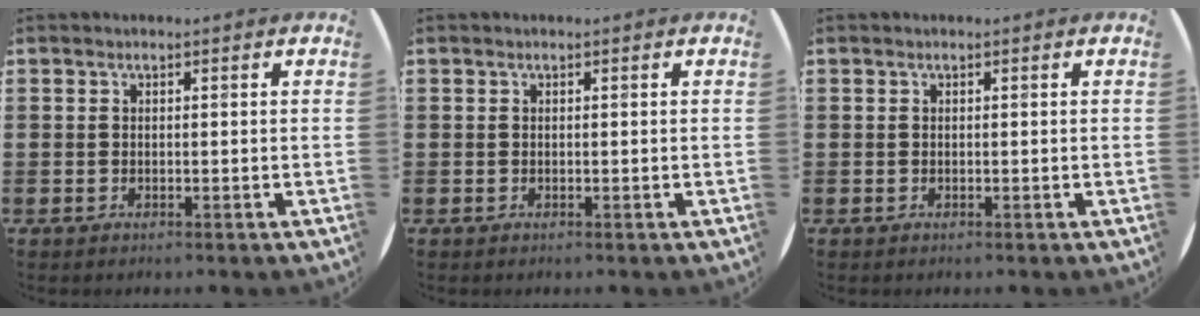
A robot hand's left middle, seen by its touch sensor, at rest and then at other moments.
{"total": 0.0}
{"total": 0.0}